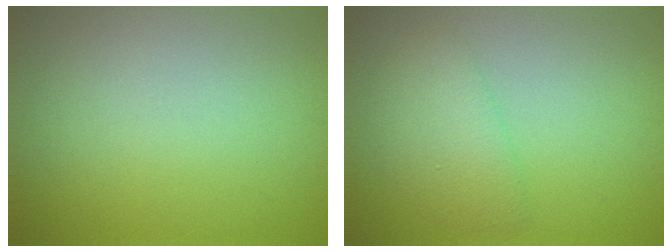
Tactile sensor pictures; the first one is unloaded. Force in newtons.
{"total": 2.7, "press": 2.7, "slide": 0.3}